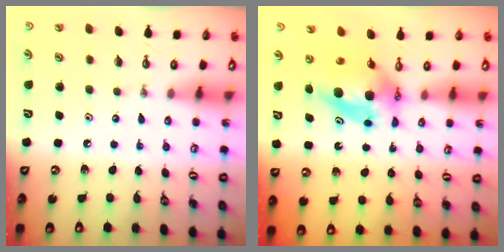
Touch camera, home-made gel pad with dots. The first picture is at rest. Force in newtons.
{"total": 6.8, "press": 6.8, "slide": 0.3}